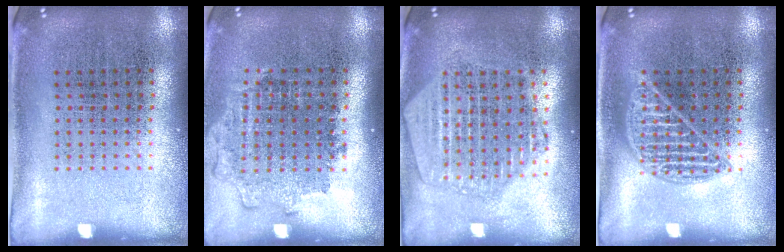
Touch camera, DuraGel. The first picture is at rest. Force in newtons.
{"total": 1.2, "press": 1.1, "slide": 0.5}
{"total": 2.0, "press": 1.9, "slide": 0.8}
{"total": 2.0, "press": 2.0, "slide": 0.2}